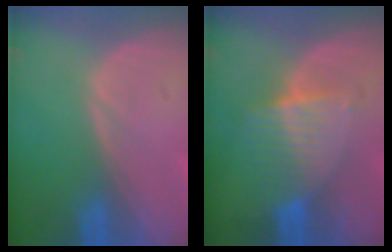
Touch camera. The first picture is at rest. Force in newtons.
{"total": 6.7, "press": 5.9, "slide": 3.2}